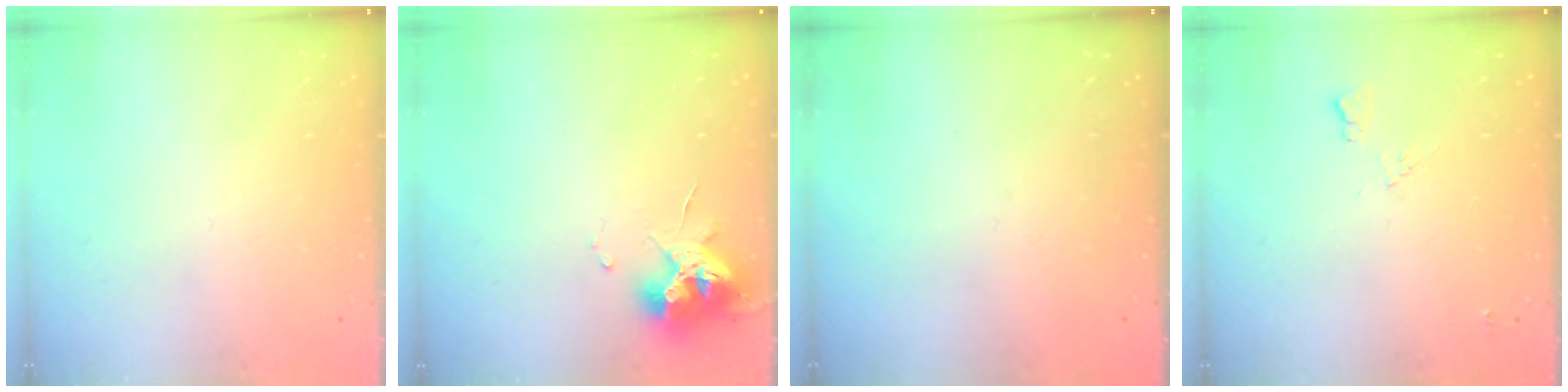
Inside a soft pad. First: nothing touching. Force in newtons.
{"total": 10.8, "press": 10.7, "slide": 1.0}
{"total": 0.0}
{"total": 5.9, "press": 5.8, "slide": 0.9}